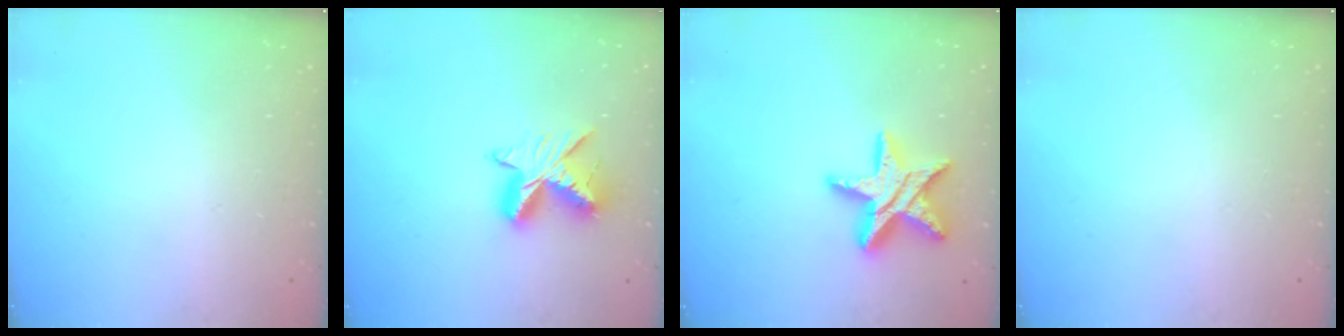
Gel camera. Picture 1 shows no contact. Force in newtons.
{"total": 10.6, "press": 10.6, "slide": 0.7}
{"total": 15.9, "press": 15.9, "slide": 1.2}
{"total": 0.0}